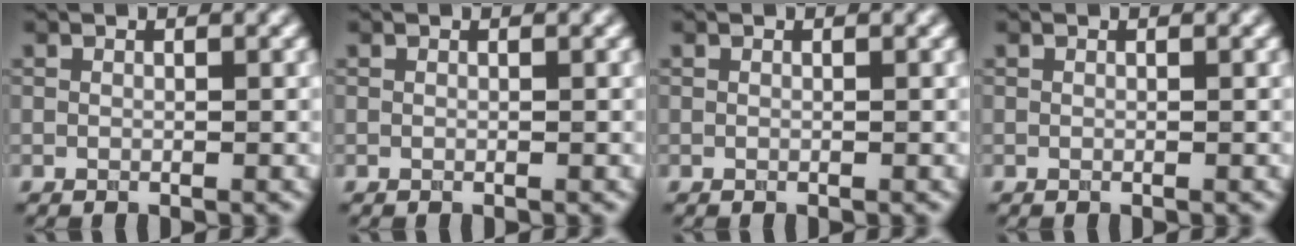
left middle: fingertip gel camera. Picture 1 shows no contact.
{"total": 0.0}
{"total": 0.0}
{"total": 0.0}